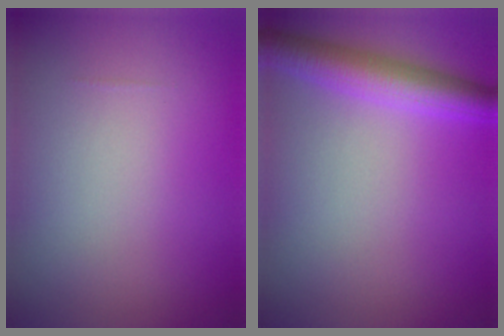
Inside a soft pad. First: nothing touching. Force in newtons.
{"total": 4.4, "press": 4.4, "slide": 0.1}